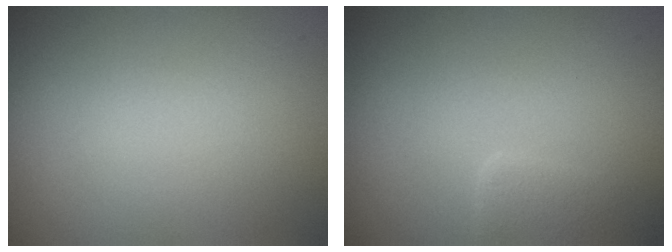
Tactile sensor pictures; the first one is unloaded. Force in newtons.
{"total": 2.4, "press": 2.4, "slide": 0.1}